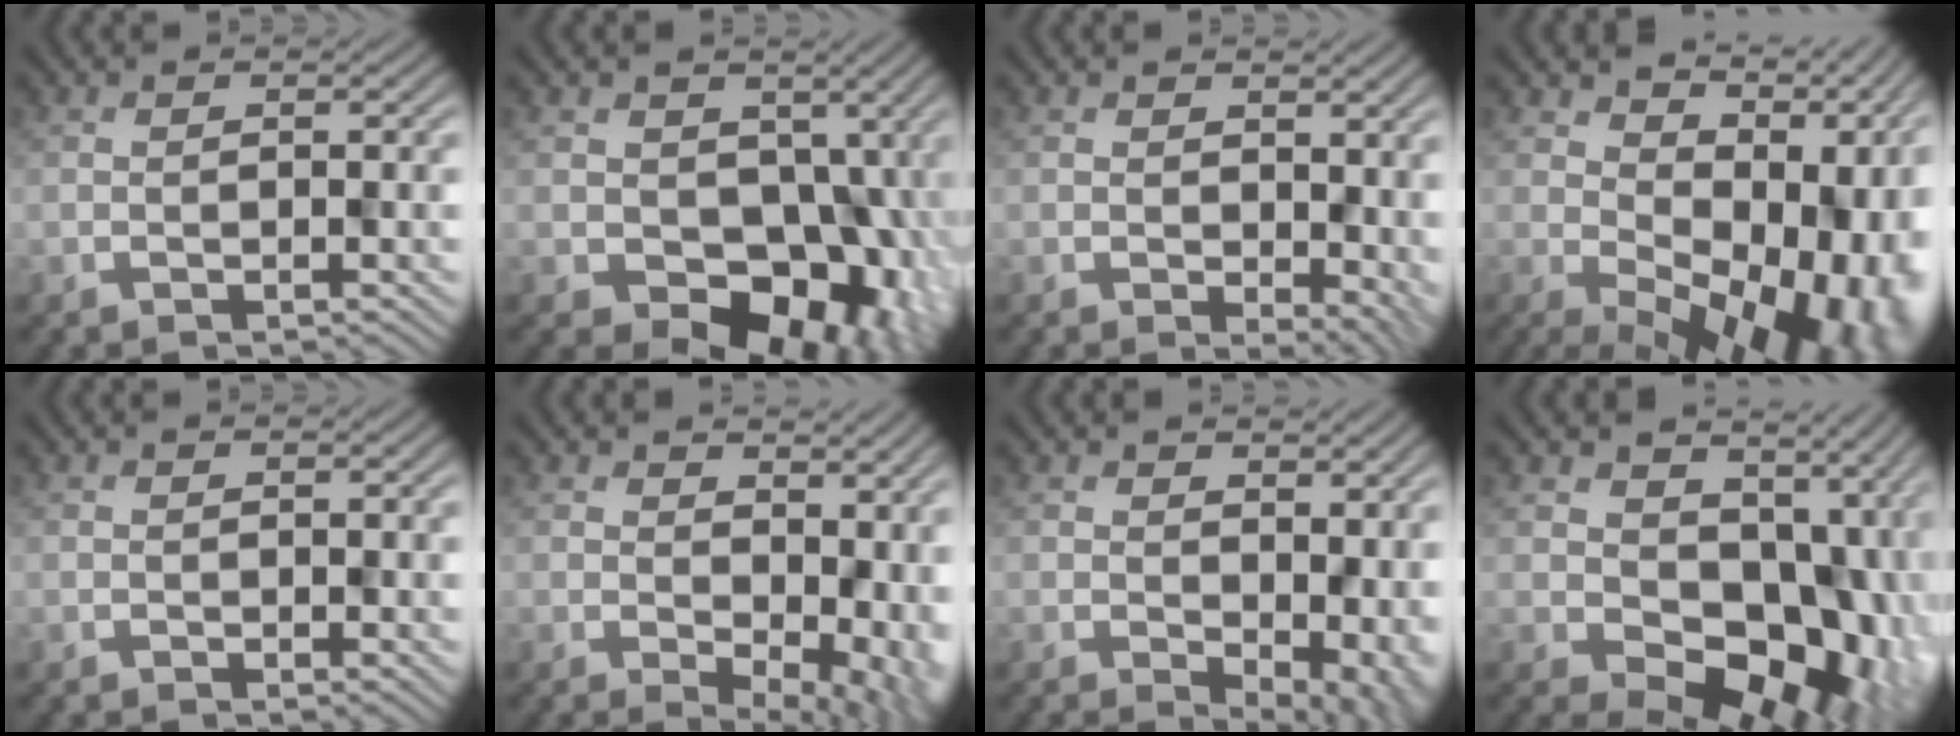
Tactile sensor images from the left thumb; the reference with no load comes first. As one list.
[{"total": 10.9, "force": [-1.9, 8.3, 6.9], "torque": [-0.070, -0.029, -0.022]}, {"total": 4.8, "force": [-0.7, 3.0, 3.7], "torque": [-0.046, -0.020, 0.010]}, {"total": 16.4, "force": [0.5, 10.3, 12.8], "torque": [-0.134, -0.033, 0.060]}, {"total": 0.9, "force": [-0.1, 0.4, 0.8], "torque": [-0.014, -0.003, 0.002]}, {"total": 10.1, "force": [0.0, 6.3, 8.0], "torque": [-0.095, -0.035, 0.033]}, {"total": 6.5, "force": [-0.9, 3.8, 5.3], "torque": [-0.066, -0.027, 0.004]}, {"total": 14.0, "force": [0.5, 10.1, 9.7], "torque": [-0.138, -0.049, 0.027]}]